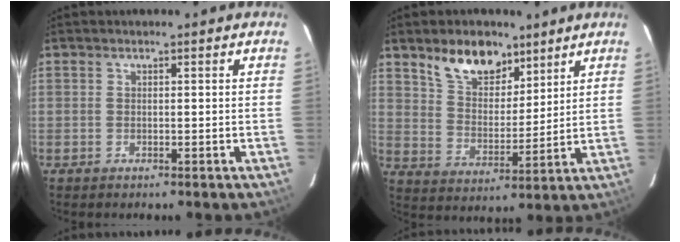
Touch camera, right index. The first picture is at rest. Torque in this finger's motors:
{"motor_torque": [0.88, 0.77, 0.43, 0.10]}